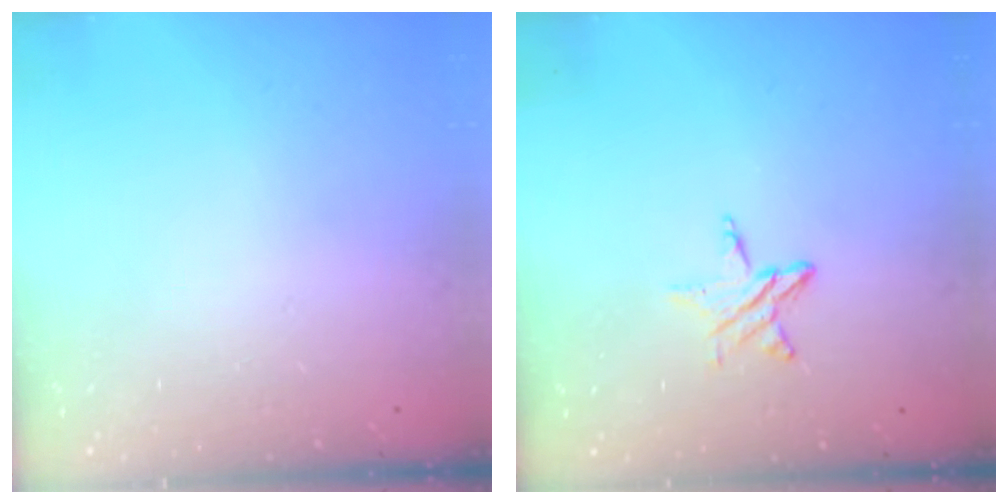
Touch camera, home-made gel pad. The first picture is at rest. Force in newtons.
{"total": 4.9, "press": 4.8, "slide": 0.5}